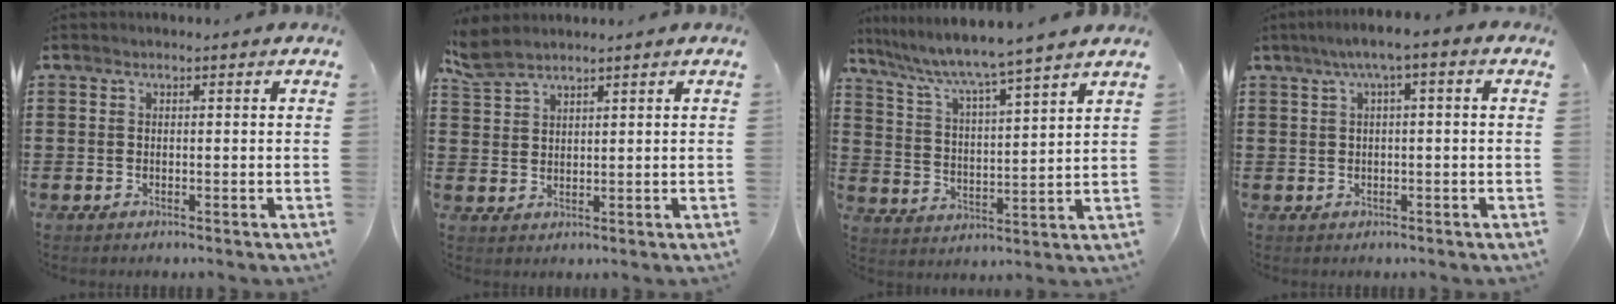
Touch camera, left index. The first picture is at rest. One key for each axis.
{"total": 3.6, "fx": 3.0, "fy": 1.0, "fz": 1.6, "tx": -0.041, "ty": 0.000, "tz": 0.057}
{"total": 5.6, "fx": 5.0, "fy": -1.1, "fz": 2.2, "tx": -0.067, "ty": -0.042, "tz": 0.077}
{"total": 3.1, "fx": 0.0, "fy": 0.2, "fz": 3.1, "tx": -0.055, "ty": 0.004, "tz": -0.005}